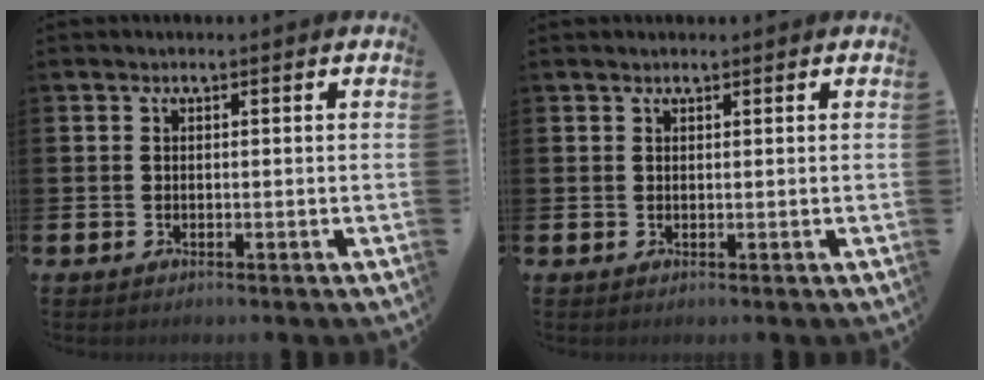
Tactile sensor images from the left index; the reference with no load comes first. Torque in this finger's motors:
{"motor_torque": [0.64, -0.97, 0.00, -0.01]}